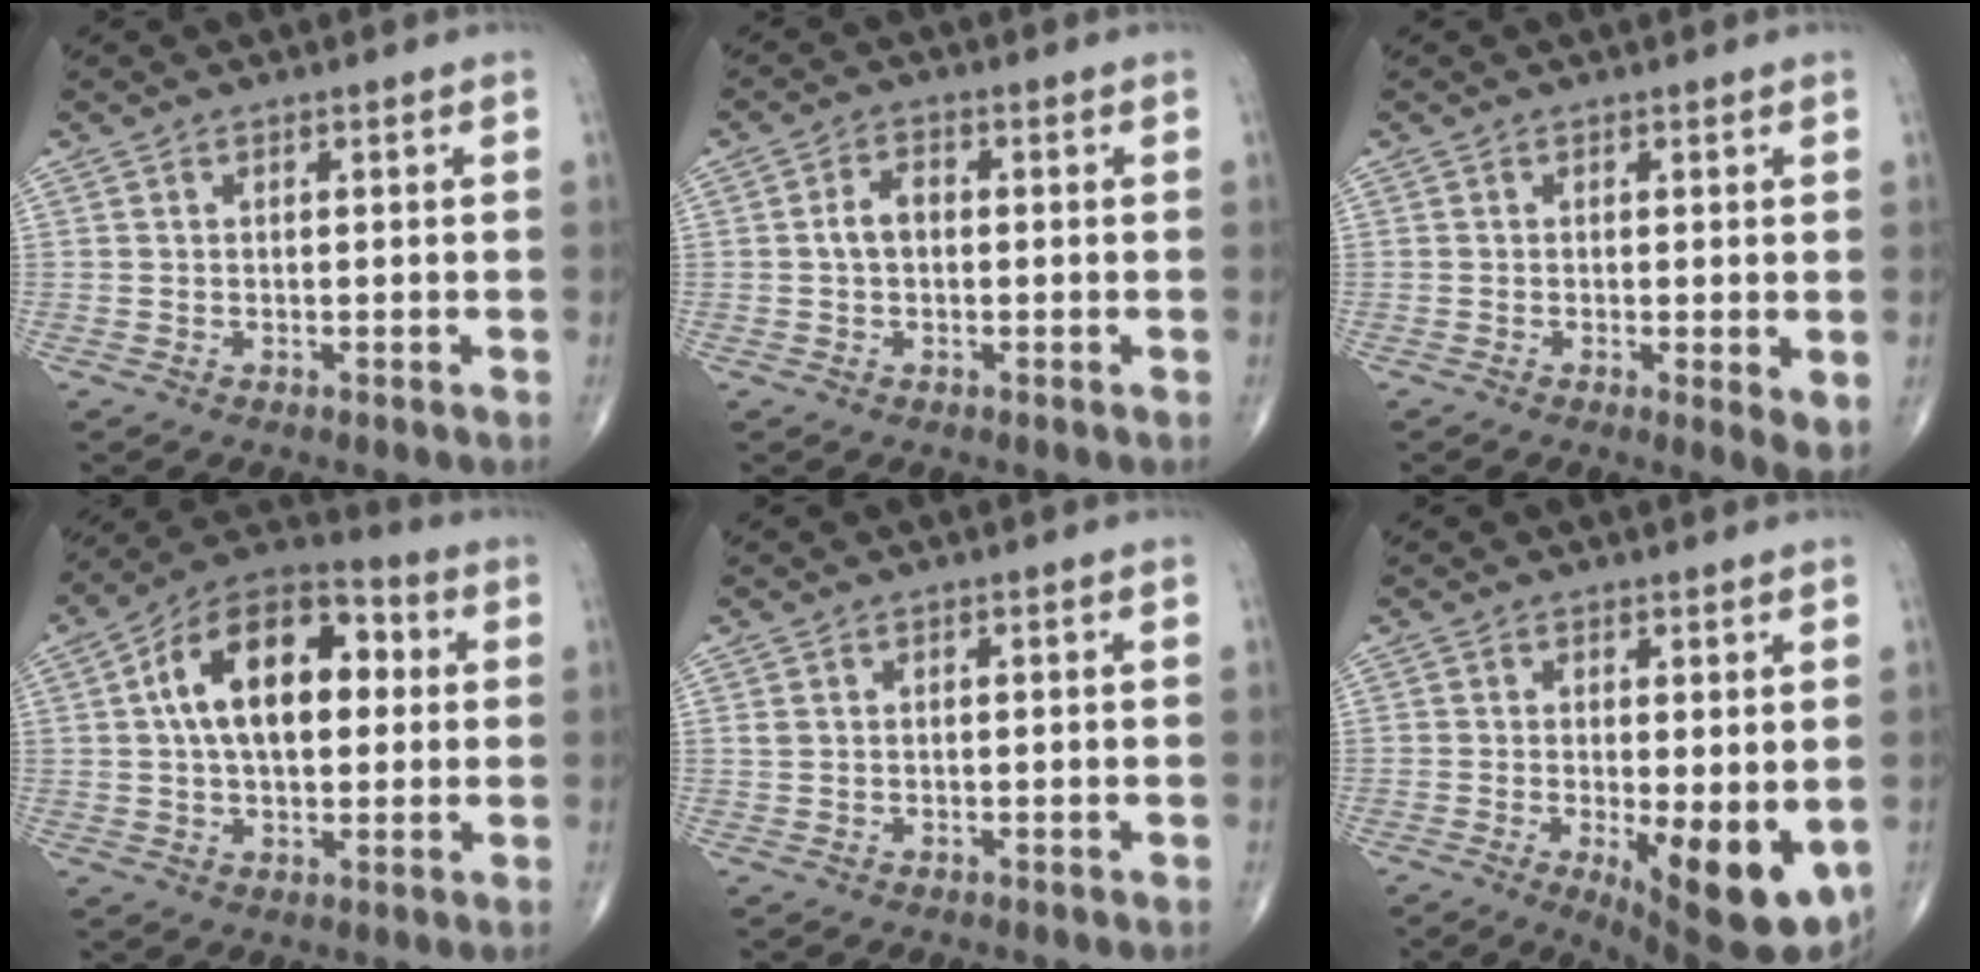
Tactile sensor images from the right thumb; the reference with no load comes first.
{"total": 3.5, "force": [-0.1, 2.3, 2.7], "torque": [-0.047, 0.015, -0.006]}
{"total": 3.5, "force": [-0.2, 0.9, 3.4], "torque": [-0.055, -0.014, -0.007]}
{"total": 18.0, "force": [3.2, 10.2, 14.5], "torque": [-0.217, 0.028, 0.044]}
{"total": 0.7, "force": [0.3, 0.5, 0.4], "torque": [-0.007, 0.005, 0.008]}
{"total": 12.0, "force": [-2.5, 4.1, 11.0], "torque": [-0.143, -0.026, -0.023]}